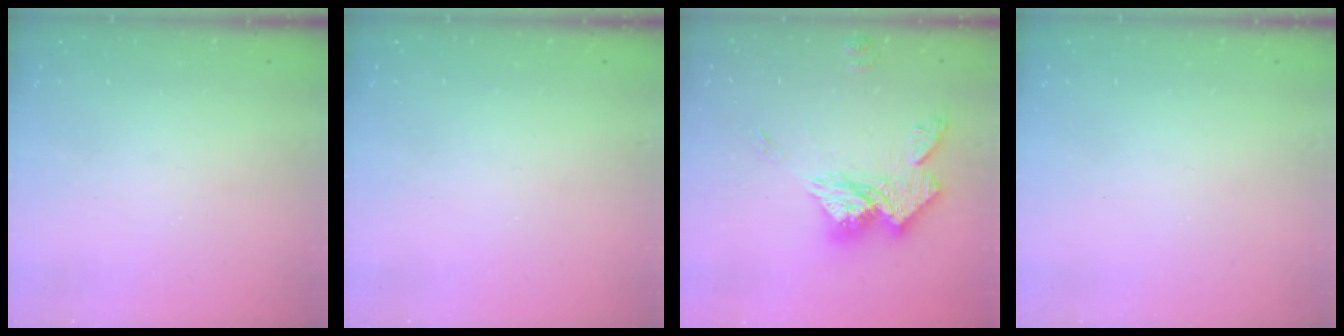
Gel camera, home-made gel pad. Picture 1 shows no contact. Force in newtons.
{"total": 0.0}
{"total": 16.0, "press": 15.9, "slide": 1.7}
{"total": 0.0}